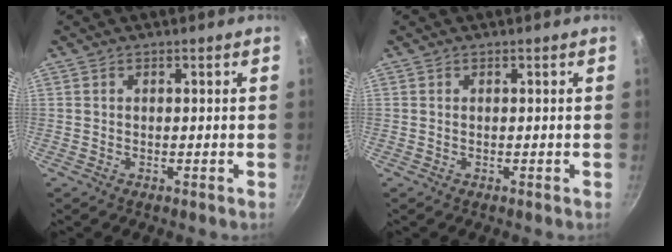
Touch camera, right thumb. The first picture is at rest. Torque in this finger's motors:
{"motor_torque": [0.05, -0.04, 0.13, -0.37, 0.05]}